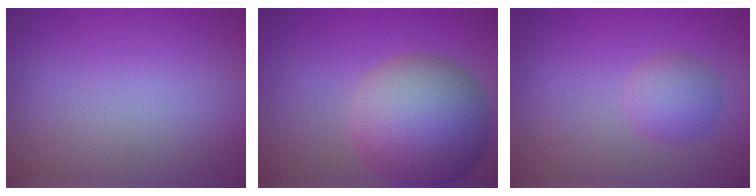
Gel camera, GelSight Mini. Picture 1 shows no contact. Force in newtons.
{"total": 11.2, "press": 11.1, "slide": 0.4}
{"total": 2.6, "press": 2.6, "slide": 0.1}